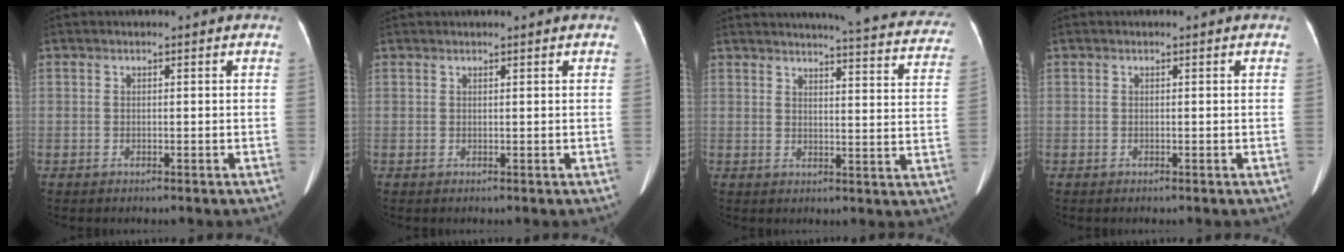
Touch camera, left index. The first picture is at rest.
{"total": 1.3, "force": [1.3, 0.0, 0.4], "torque": [-0.005, 0.019, 0.023]}
{"total": 22.0, "force": [20.5, 2.2, 7.6], "torque": [-0.083, -0.070, 0.219]}
{"total": 0.0}